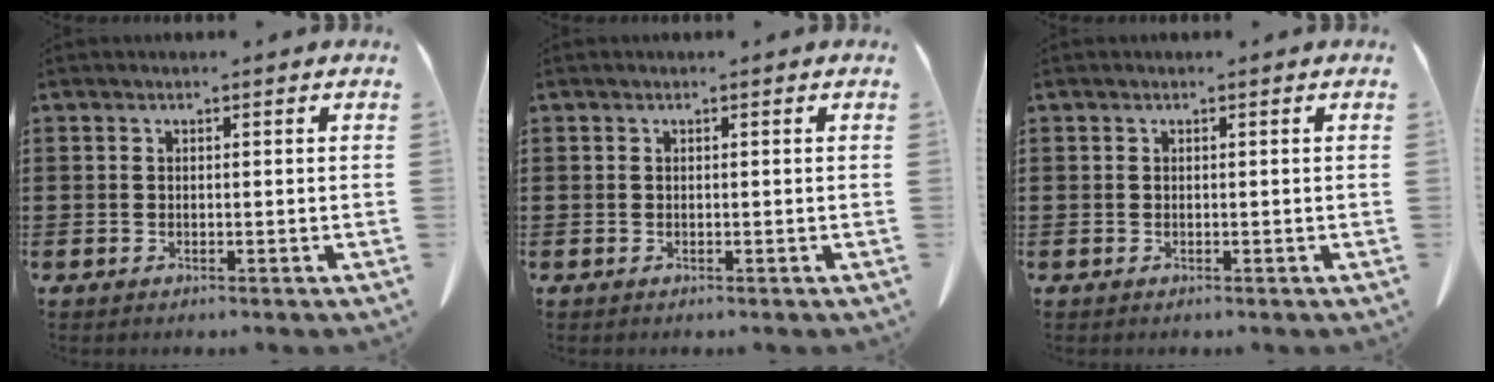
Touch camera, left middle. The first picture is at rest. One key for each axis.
{"total": 0.0}
{"total": 0.0}